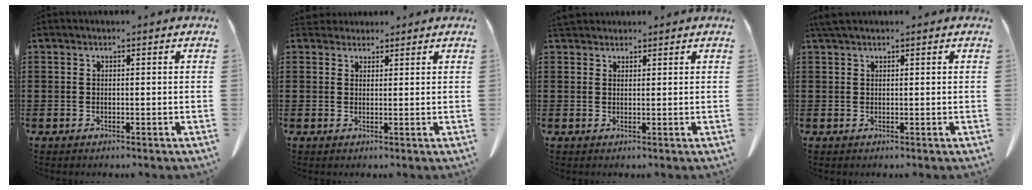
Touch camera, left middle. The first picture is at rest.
{"total": 2.2, "force": [2.0, 0.9, 0.3], "torque": [-0.004, -0.001, 0.039]}
{"total": 2.1, "force": [1.8, 0.8, 0.5], "torque": [-0.016, 0.002, 0.038]}
{"total": 1.4, "force": [1.2, 0.2, 0.8], "torque": [-0.019, 0.000, 0.023]}